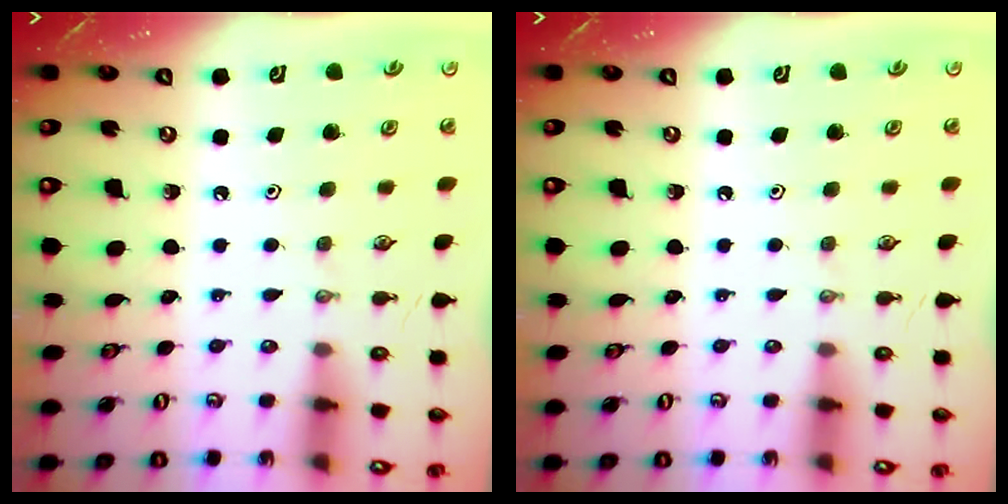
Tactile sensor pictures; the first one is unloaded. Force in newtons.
{"total": 0.0}